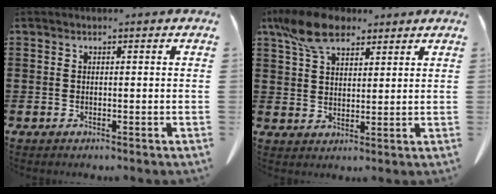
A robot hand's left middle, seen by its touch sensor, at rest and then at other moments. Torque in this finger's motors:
{"motor_torque": [1.58, 0.56, 0.73, 0.21]}